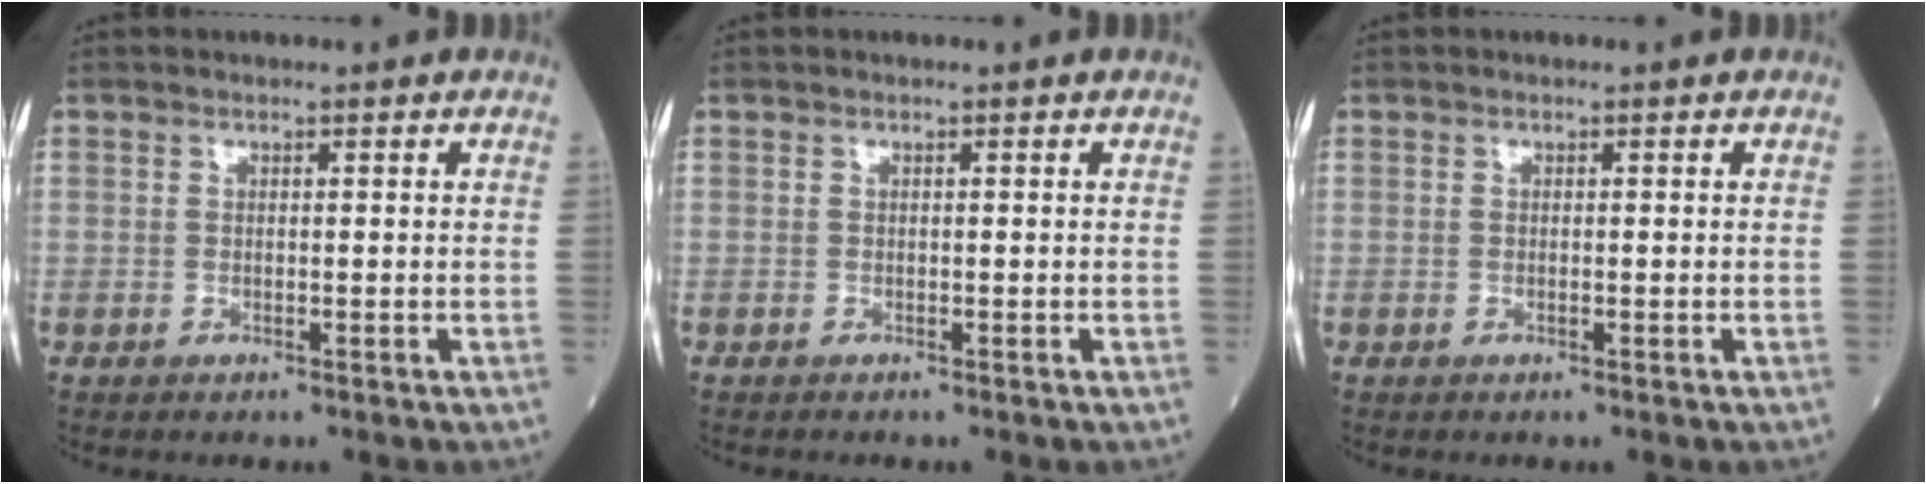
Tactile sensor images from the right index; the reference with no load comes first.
{"total": 0.0}
{"total": 0.0}